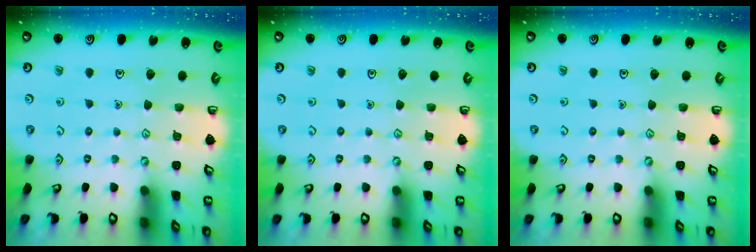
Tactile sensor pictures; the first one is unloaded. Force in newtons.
{"total": 0.0}
{"total": 0.0}